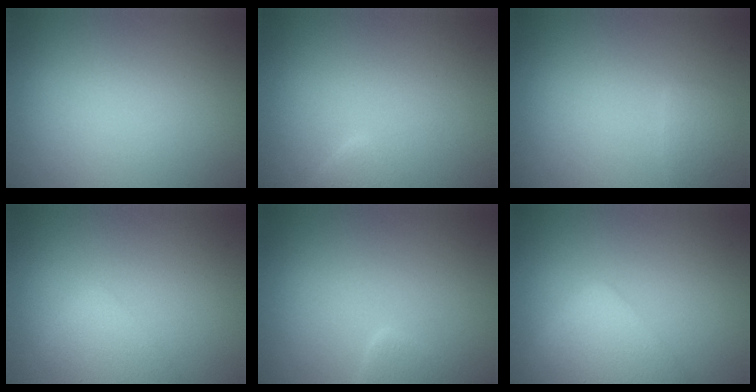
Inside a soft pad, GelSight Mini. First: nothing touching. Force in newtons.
{"total": 1.7, "press": 1.7, "slide": 0.1}
{"total": 1.3, "press": 1.3, "slide": 0.1}
{"total": 2.5, "press": 2.5, "slide": 0.1}
{"total": 2.3, "press": 2.3, "slide": 0.1}
{"total": 4.9, "press": 4.9, "slide": 0.2}